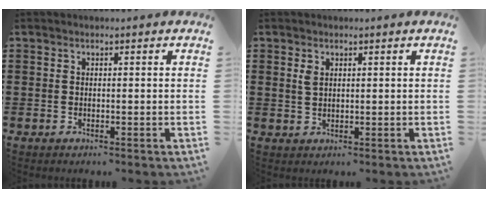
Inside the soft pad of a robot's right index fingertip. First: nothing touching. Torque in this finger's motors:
{"motor_torque": [0.07, 0.05, 0.17, 0.04]}